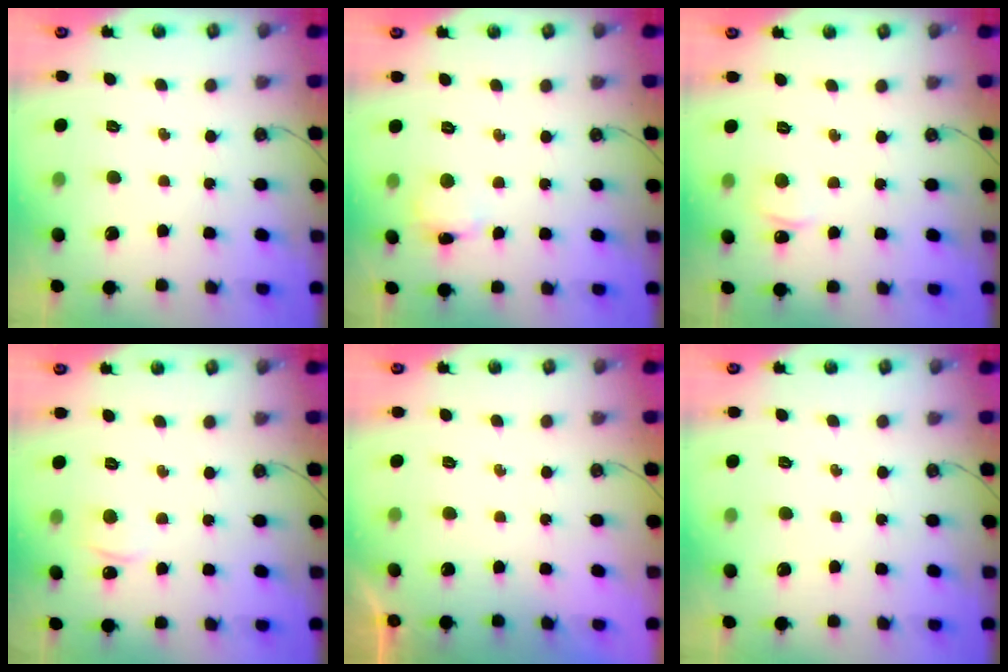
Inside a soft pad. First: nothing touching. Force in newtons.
{"total": 2.8, "press": 2.8, "slide": 0.5}
{"total": 2.3, "press": 2.2, "slide": 0.3}
{"total": 4.5, "press": 4.4, "slide": 0.6}
{"total": 0.0}
{"total": 0.0}